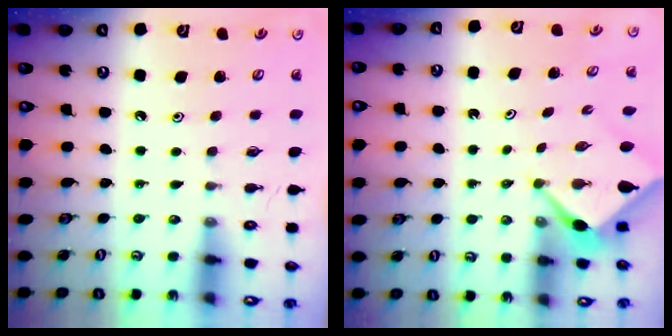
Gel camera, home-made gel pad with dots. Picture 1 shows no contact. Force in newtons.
{"total": 2.4, "press": 2.4, "slide": 0.2}